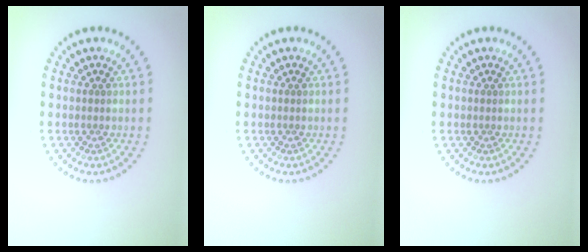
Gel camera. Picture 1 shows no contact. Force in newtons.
{"total": 0.0}
{"total": 0.0}